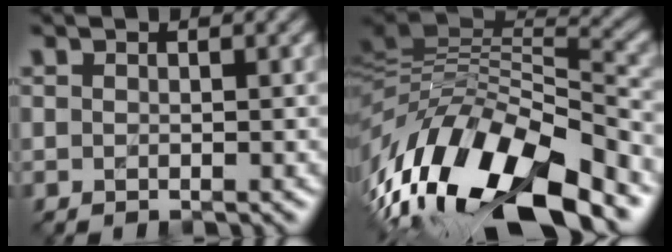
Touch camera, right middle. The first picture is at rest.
{"total": 16.4, "force": [-7.4, 6.3, 13.2], "torque": [-0.249, 0.013, -0.135]}